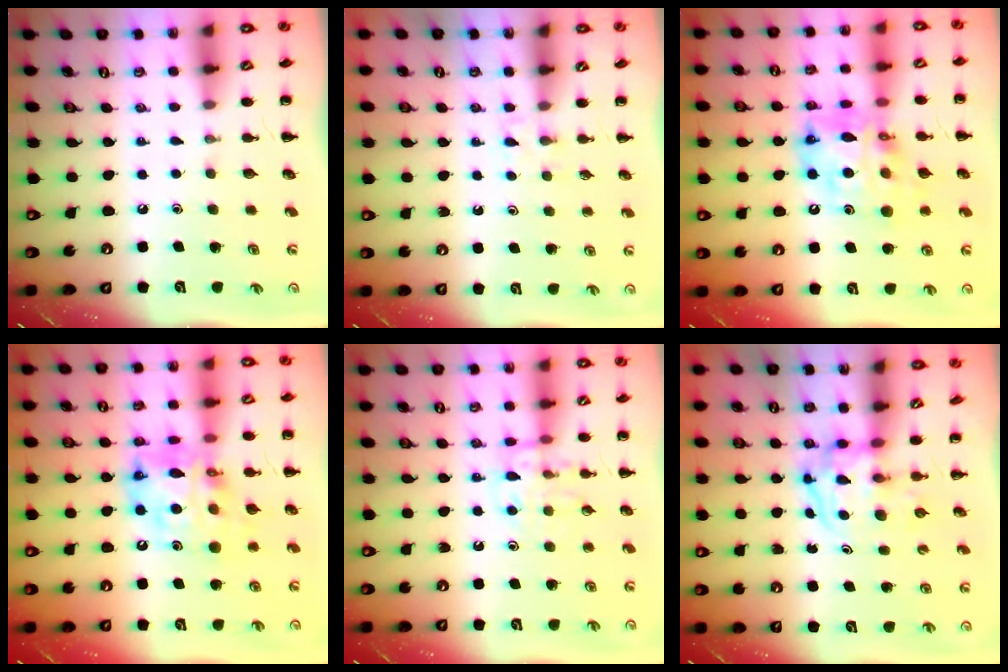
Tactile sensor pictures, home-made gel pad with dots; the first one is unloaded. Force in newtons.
{"total": 2.2, "press": 2.0, "slide": 1.0}
{"total": 15.5, "press": 14.9, "slide": 4.2}
{"total": 15.5, "press": 14.9, "slide": 4.2}
{"total": 11.5, "press": 11.4, "slide": 1.2}
{"total": 3.8, "press": 3.8, "slide": 0.5}